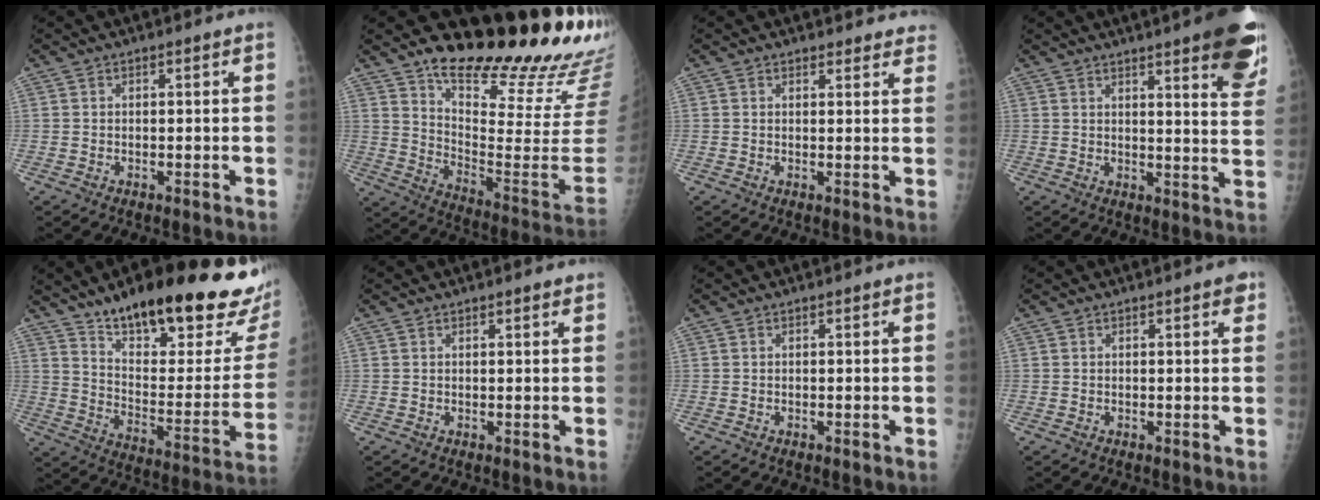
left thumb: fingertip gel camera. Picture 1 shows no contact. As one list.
[{"total": 24.0, "force": [20.1, 4.0, 12.5], "torque": [-0.156, -0.172, 0.283]}, {"total": 5.0, "force": [4.7, 1.7, 0.5], "torque": [0.028, -0.021, 0.035]}, {"total": 14.8, "force": [9.1, 2.5, 11.4], "torque": [-0.116, -0.042, 0.101]}, {"total": 30.4, "force": [20.6, 8.9, 20.5], "torque": [-0.260, -0.077, 0.304]}, {"total": 1.3, "force": [1.0, 0.3, 0.7], "torque": [-0.005, -0.001, 0.013]}, {"total": 0.0}, {"total": 1.8, "force": [1.0, 0.5, 1.4], "torque": [-0.016, -0.001, 0.010]}]